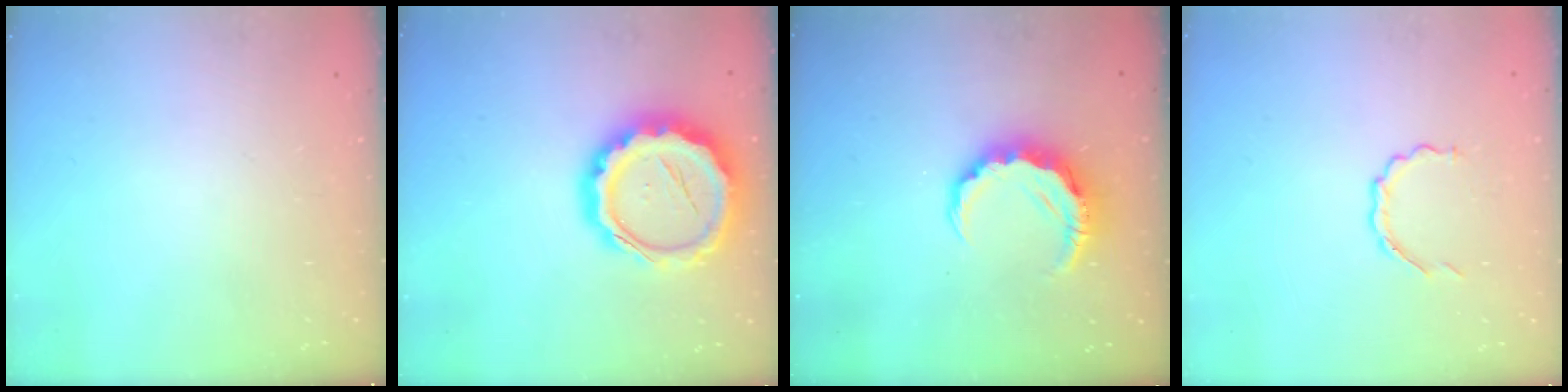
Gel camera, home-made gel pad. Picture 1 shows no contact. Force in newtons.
{"total": 19.4, "press": 19.0, "slide": 4.2}
{"total": 8.5, "press": 8.3, "slide": 1.6}
{"total": 3.7, "press": 3.5, "slide": 1.2}